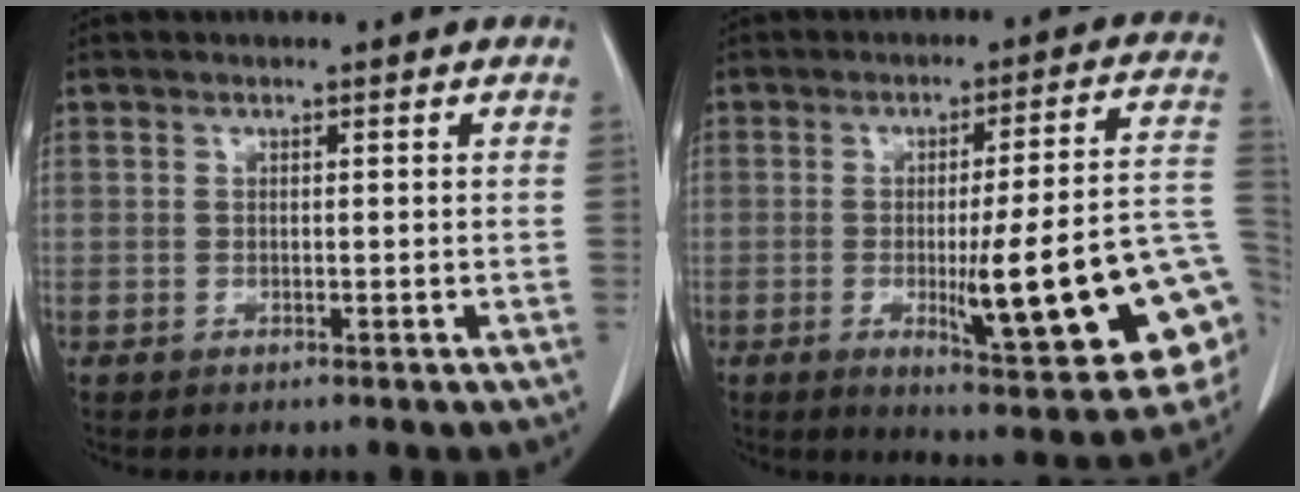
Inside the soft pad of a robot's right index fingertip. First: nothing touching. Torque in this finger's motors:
{"motor_torque": [1.30, -0.84, 0.76, 0.14]}